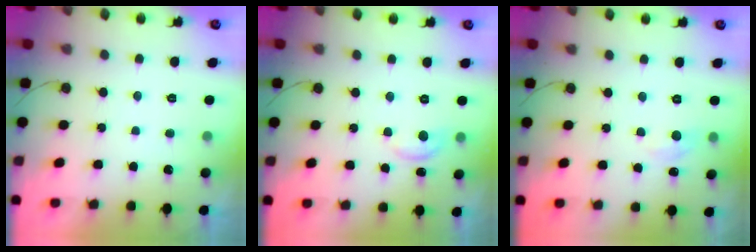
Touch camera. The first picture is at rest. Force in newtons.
{"total": 7.2, "press": 7.1, "slide": 0.8}
{"total": 4.8, "press": 4.7, "slide": 0.6}